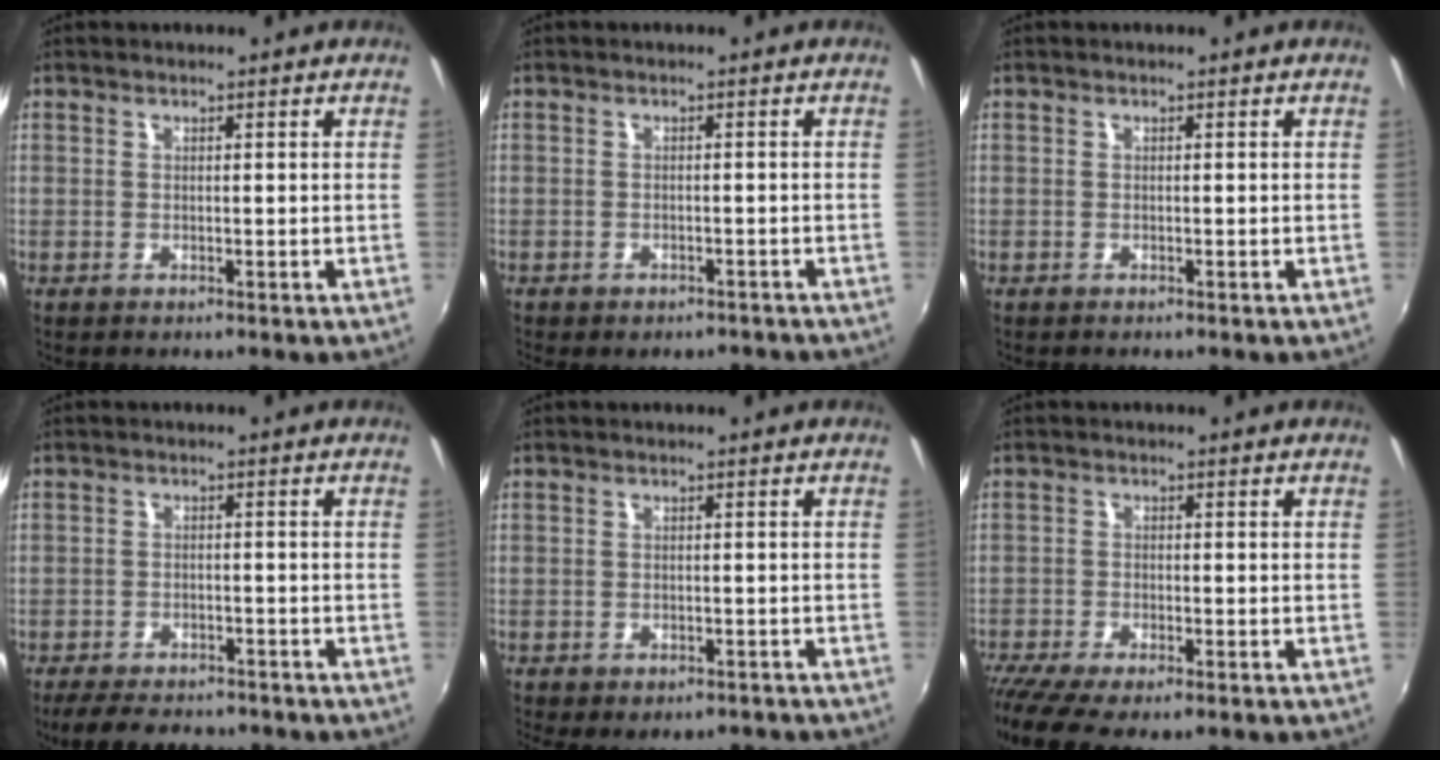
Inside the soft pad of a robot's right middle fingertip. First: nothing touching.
{"total": 5.4, "force": [-4.5, 2.2, 2.1], "torque": [-0.044, -0.017, -0.054]}
{"total": 0.0}
{"total": 10.0, "force": [-8.3, 3.7, 4.3], "torque": [-0.099, -0.013, -0.125]}
{"total": 7.1, "force": [-5.4, 3.1, 3.5], "torque": [-0.073, -0.025, -0.067]}
{"total": 9.8, "force": [-7.4, 2.6, 5.9], "torque": [-0.145, -0.047, -0.130]}